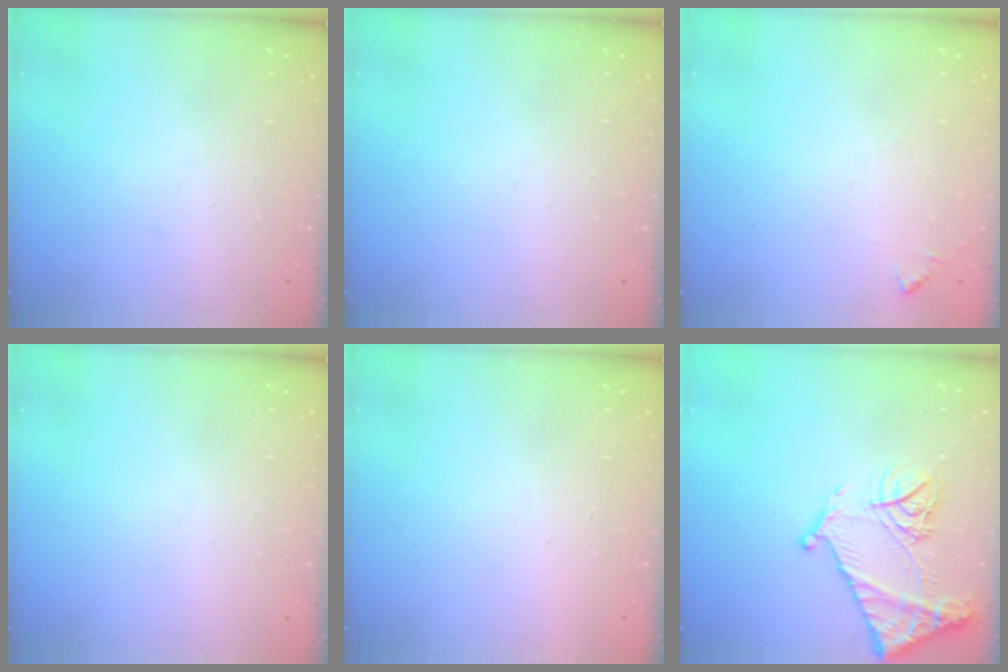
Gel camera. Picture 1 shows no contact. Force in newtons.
{"total": 0.0}
{"total": 5.8, "press": 5.7, "slide": 0.7}
{"total": 0.0}
{"total": 1.7, "press": 1.7, "slide": 0.1}
{"total": 17.2, "press": 17.1, "slide": 1.7}